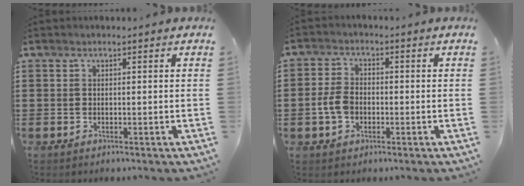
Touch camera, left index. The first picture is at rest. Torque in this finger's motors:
{"motor_torque": [0.37, 0.12, 0.18, 0.04]}